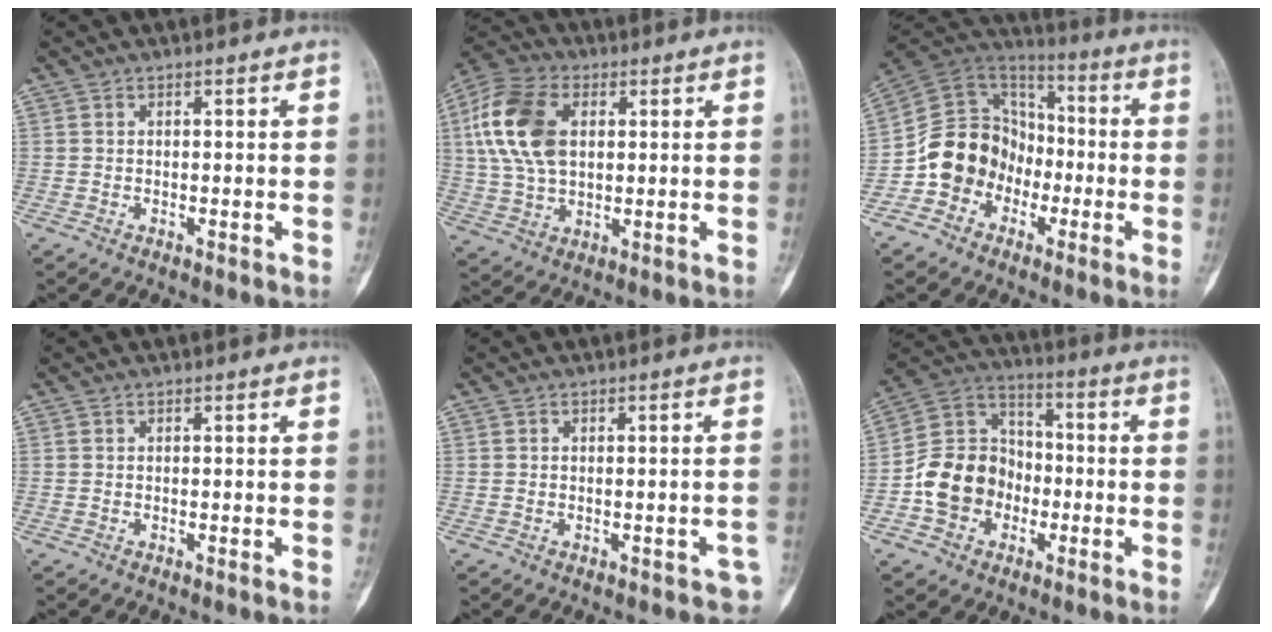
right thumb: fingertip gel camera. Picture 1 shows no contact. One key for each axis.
{"total": 14.9, "fx": 3.1, "fy": 9.3, "fz": 11.2, "tx": -0.230, "ty": 0.011, "tz": 0.057}
{"total": 14.6, "fx": -5.5, "fy": 12.5, "fz": 5.3, "tx": -0.054, "ty": 0.086, "tz": -0.103}
{"total": 0.0}
{"total": 2.2, "fx": -1.1, "fy": 1.3, "fz": 1.4, "tx": -0.011, "ty": 0.017, "tz": -0.008}
{"total": 13.6, "fx": -3.7, "fy": 11.4, "fz": 6.4, "tx": -0.085, "ty": 0.050, "tz": -0.073}